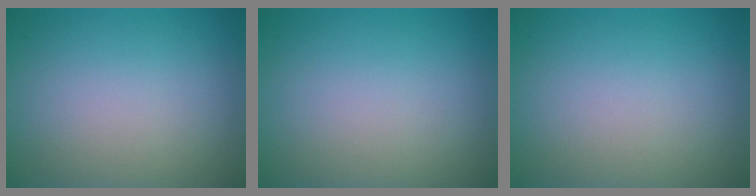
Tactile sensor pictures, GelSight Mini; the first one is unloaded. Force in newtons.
{"total": 0.0}
{"total": 0.0}